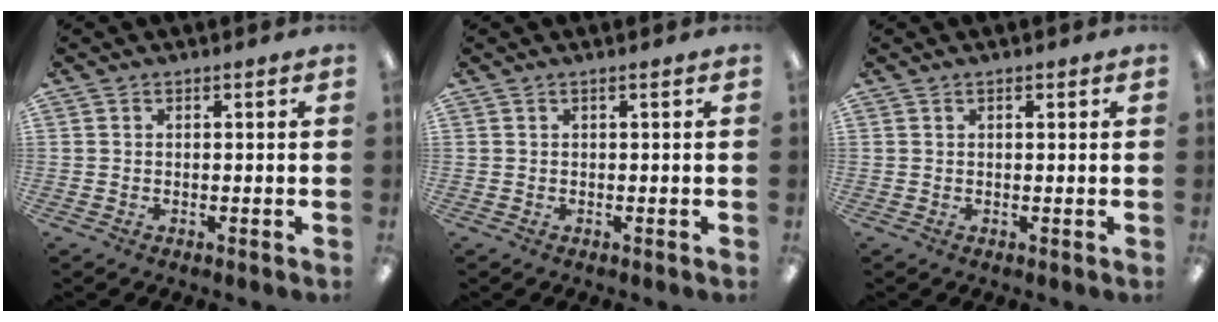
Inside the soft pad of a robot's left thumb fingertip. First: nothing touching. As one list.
[{"total": 0.5, "force": [0.2, 0.0, 0.5], "torque": [-0.007, 0.001, 0.002]}, {"total": 0.6, "force": [0.5, 0.4, 0.0], "torque": [-0.004, 0.001, 0.009]}]